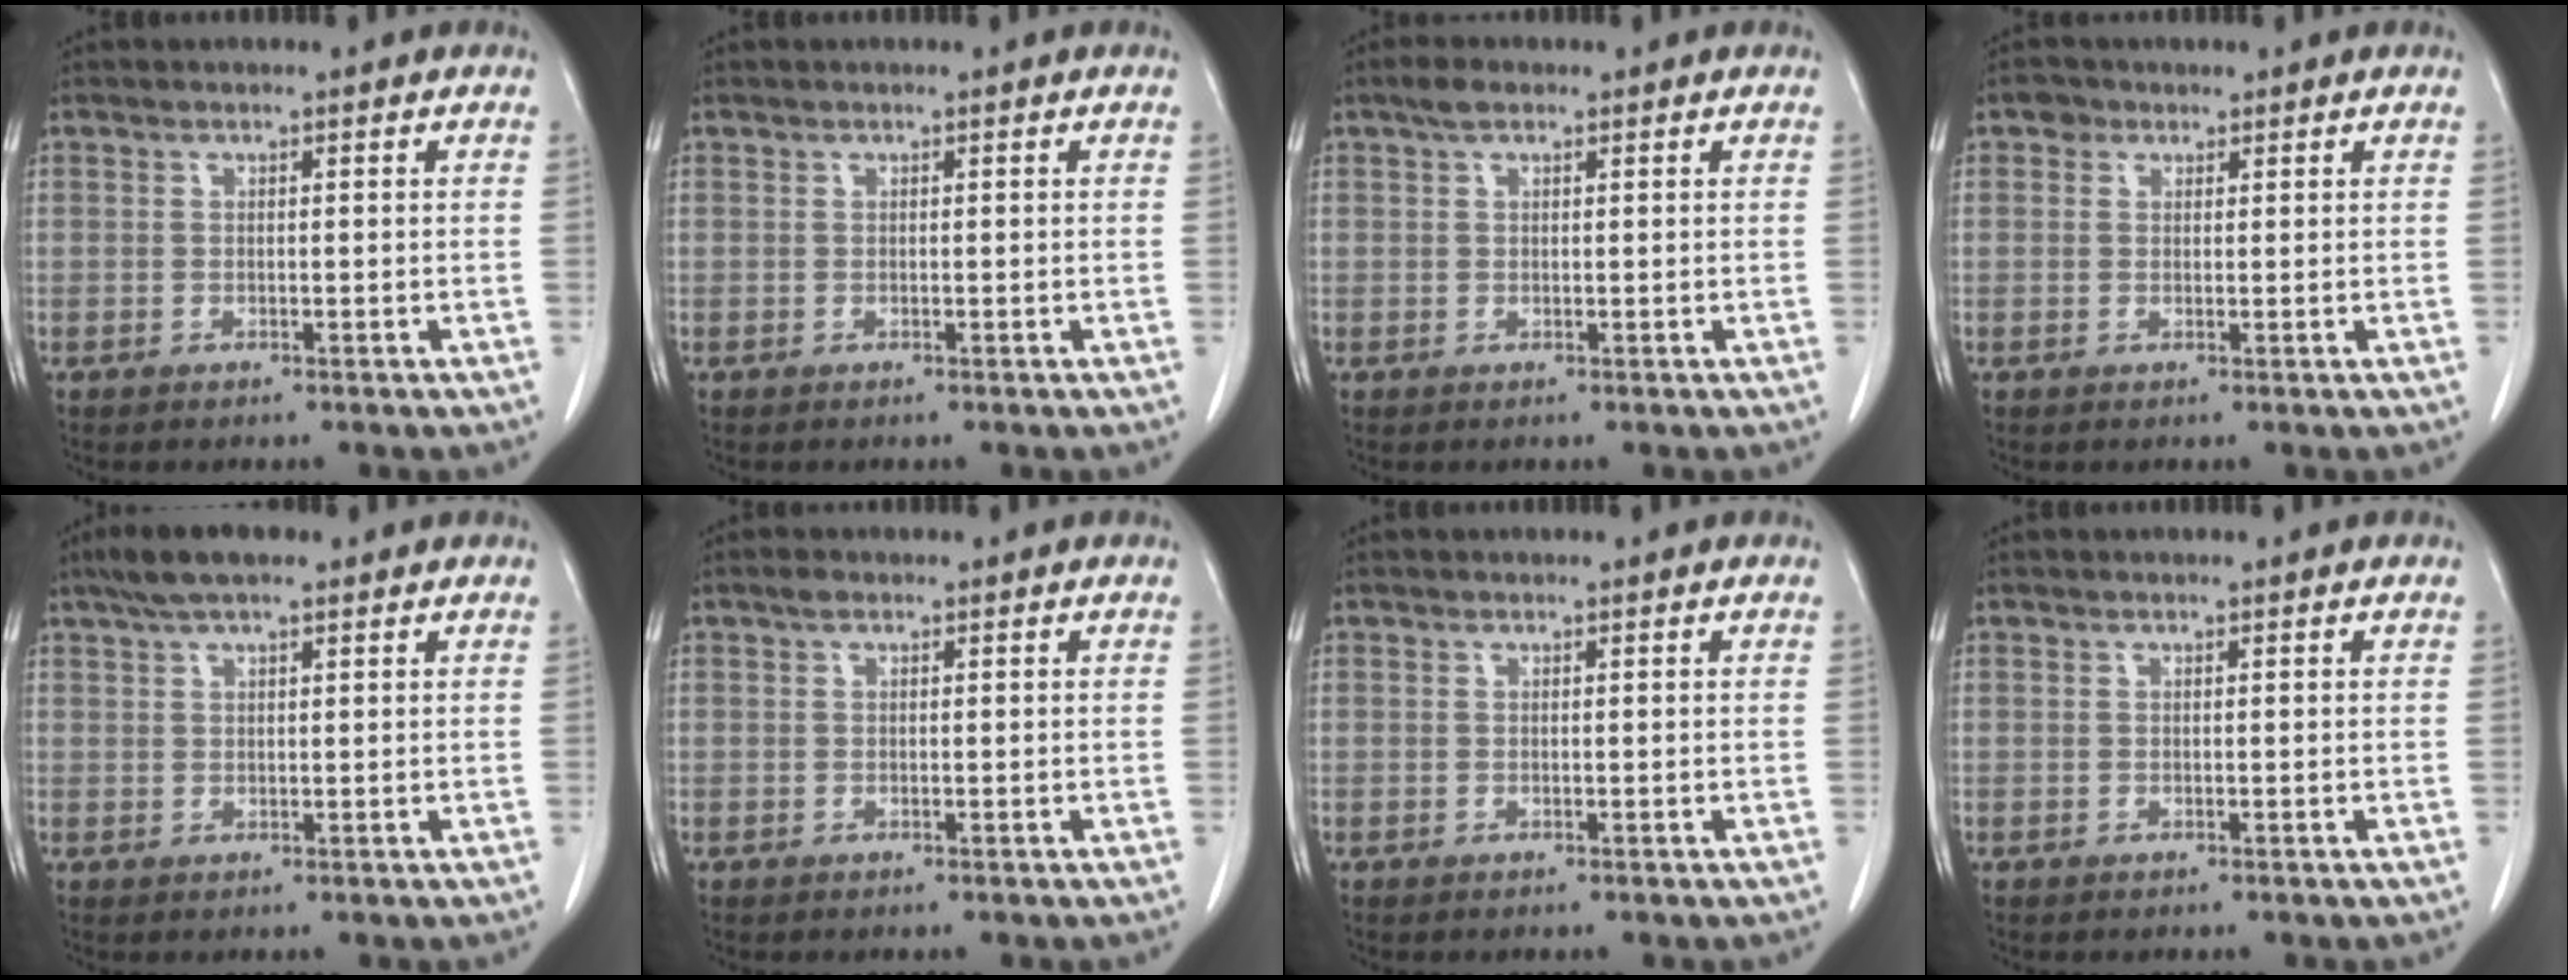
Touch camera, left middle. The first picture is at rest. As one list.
[{"total": 0.0}, {"total": 1.9, "force": [1.2, 0.9, 1.1], "torque": [-0.023, 0.011, 0.021]}, {"total": 1.7, "force": [1.0, 1.4, 0.3], "torque": [-0.005, 0.007, 0.014]}, {"total": 5.3, "force": [3.8, 1.5, 3.4], "torque": [-0.067, 0.024, 0.067]}, {"total": 0.6, "force": [0.4, 0.4, 0.4], "torque": [-0.007, 0.007, 0.005]}, {"total": 0.0}, {"total": 0.0}]